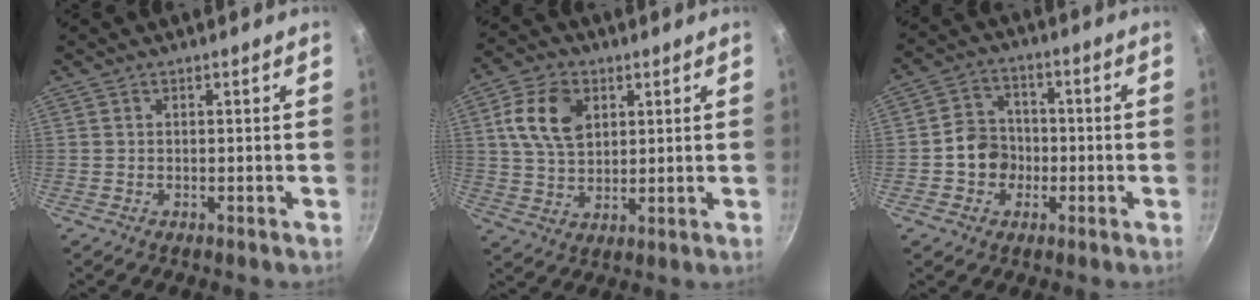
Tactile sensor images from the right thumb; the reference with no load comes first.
{"total": 10.4, "force": [3.3, 7.1, 6.9], "torque": [-0.113, 0.001, 0.059]}
{"total": 7.5, "force": [-1.6, 6.6, 3.1], "torque": [-0.020, 0.023, -0.039]}